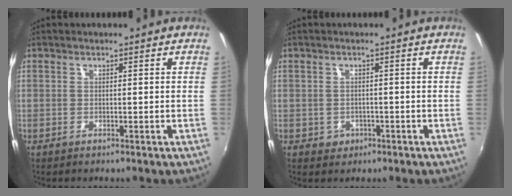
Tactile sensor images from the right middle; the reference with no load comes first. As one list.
[{"total": 2.7, "force": [-0.9, 2.4, 0.8], "torque": [-0.021, 0.000, -0.007]}]